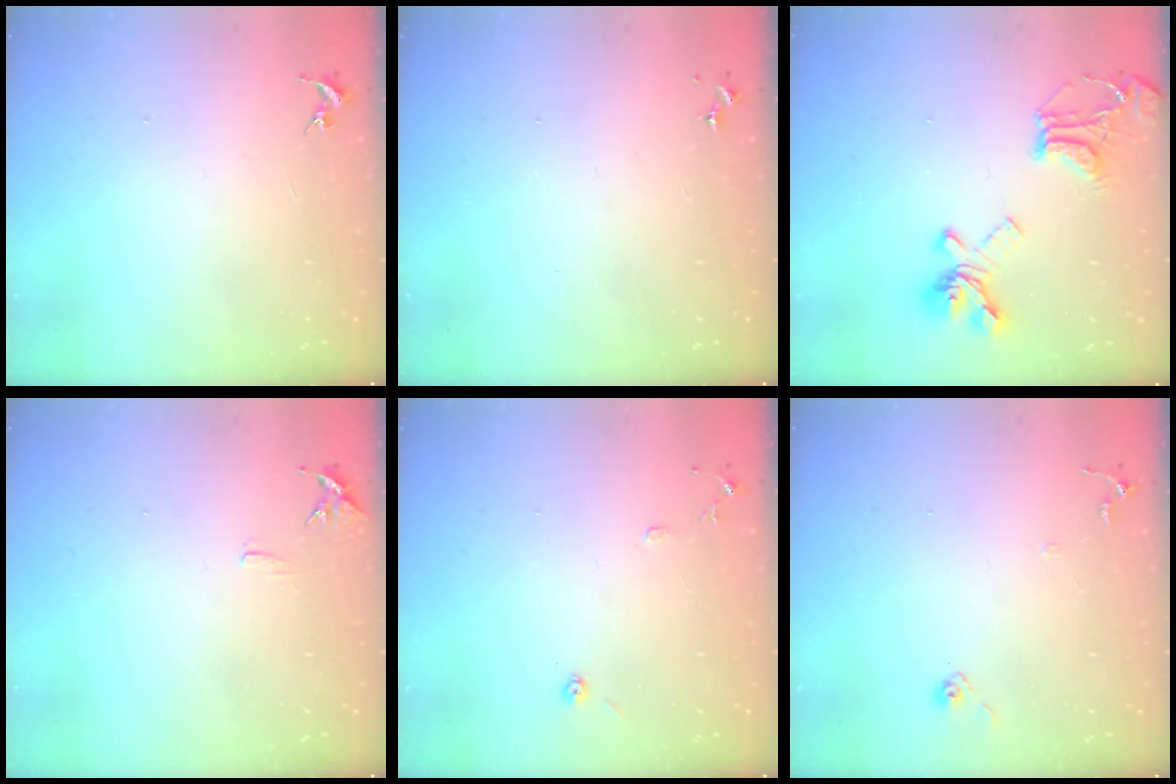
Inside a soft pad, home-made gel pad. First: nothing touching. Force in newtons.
{"total": 0.0}
{"total": 20.9, "press": 20.8, "slide": 2.1}
{"total": 6.8, "press": 6.7, "slide": 0.7}
{"total": 6.0, "press": 5.9, "slide": 0.8}
{"total": 6.7, "press": 6.6, "slide": 0.6}